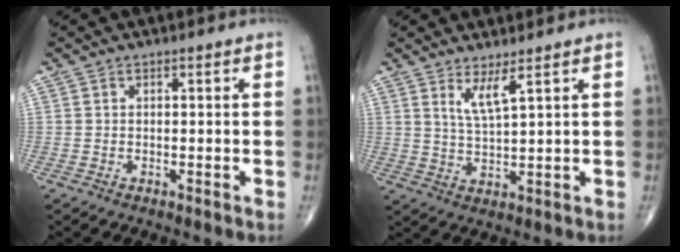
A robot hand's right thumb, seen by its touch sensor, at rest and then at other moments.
{"total": 4.2, "force": [2.5, 0.3, 3.4], "torque": [-0.068, -0.033, 0.055]}